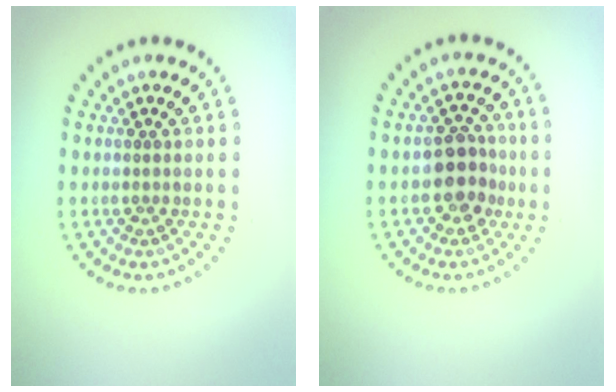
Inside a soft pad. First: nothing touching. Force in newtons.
{"total": 3.5, "press": 3.4, "slide": 0.8}